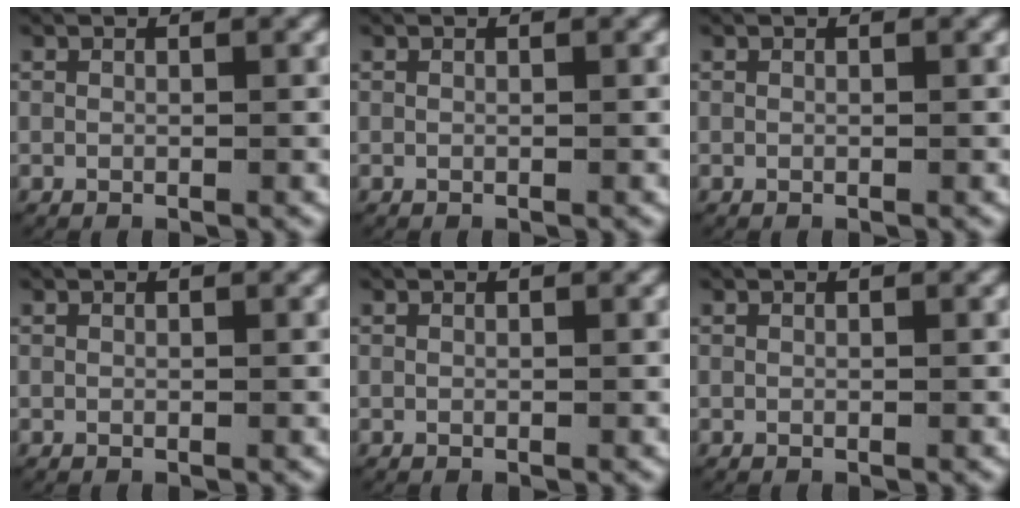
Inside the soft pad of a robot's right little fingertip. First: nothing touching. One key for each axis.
{"total": 0.0}
{"total": 0.0}
{"total": 0.0}
{"total": 0.0}
{"total": 0.0}